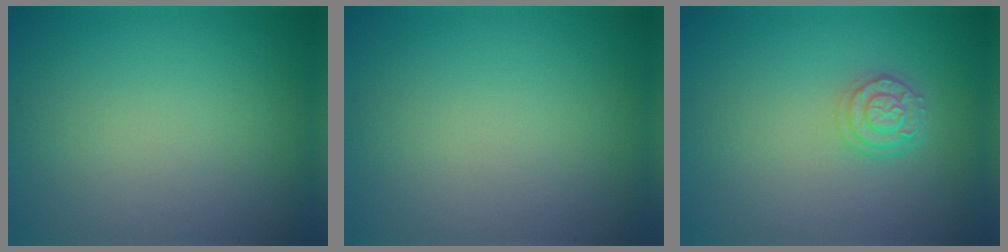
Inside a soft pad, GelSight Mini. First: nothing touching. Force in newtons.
{"total": 0.0}
{"total": 2.8, "press": 2.3, "slide": 1.5}